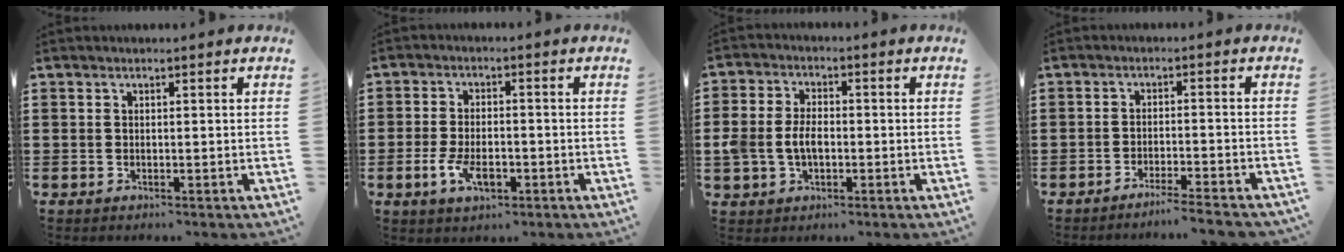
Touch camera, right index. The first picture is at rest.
{"total": 5.3, "force": [-1.9, 2.7, 4.0], "torque": [-0.088, 0.002, -0.038]}
{"total": 5.1, "force": [-0.8, 3.5, 3.6], "torque": [-0.089, 0.001, -0.018]}
{"total": 3.2, "force": [-3.0, -0.4, 1.0], "torque": [-0.018, -0.002, -0.061]}